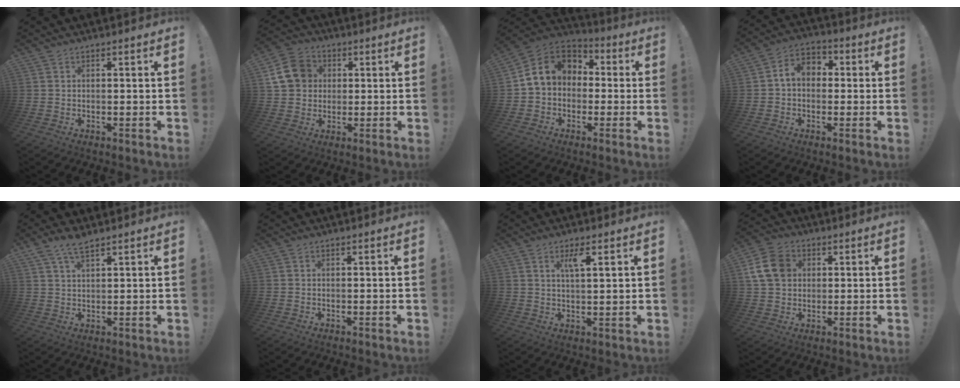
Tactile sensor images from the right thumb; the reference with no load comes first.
{"total": 12.6, "force": [2.6, 10.9, 5.8], "torque": [-0.094, 0.003, 0.055]}
{"total": 10.3, "force": [1.4, 8.6, 5.6], "torque": [-0.097, 0.012, 0.031]}
{"total": 7.4, "force": [0.5, 5.4, 5.0], "torque": [-0.089, 0.020, 0.015]}
{"total": 5.3, "force": [3.9, 1.5, 3.3], "torque": [-0.068, -0.014, 0.072]}
{"total": 0.0}
{"total": 5.0, "force": [2.7, 0.5, 4.2], "torque": [-0.071, -0.008, 0.041]}
{"total": 11.9, "force": [3.1, 9.4, 6.5], "torque": [-0.113, -0.001, 0.065]}